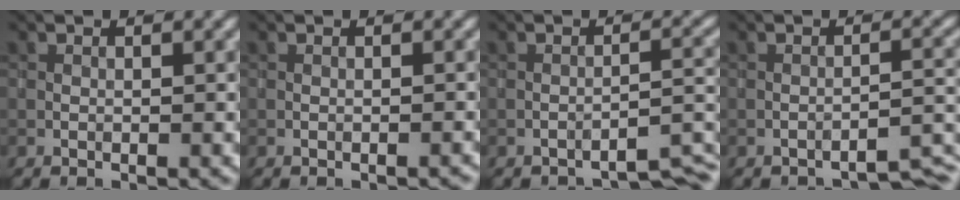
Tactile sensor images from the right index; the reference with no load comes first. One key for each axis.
{"total": 0.6, "fx": -0.6, "fy": 0.1, "fz": 0.0, "tx": -0.002, "ty": 0.001, "tz": -0.008}
{"total": 4.0, "fx": -3.7, "fy": 0.1, "fz": 1.4, "tx": -0.018, "ty": 0.002, "tz": -0.051}
{"total": 3.4, "fx": -3.2, "fy": 0.1, "fz": 1.2, "tx": -0.014, "ty": 0.003, "tz": -0.046}